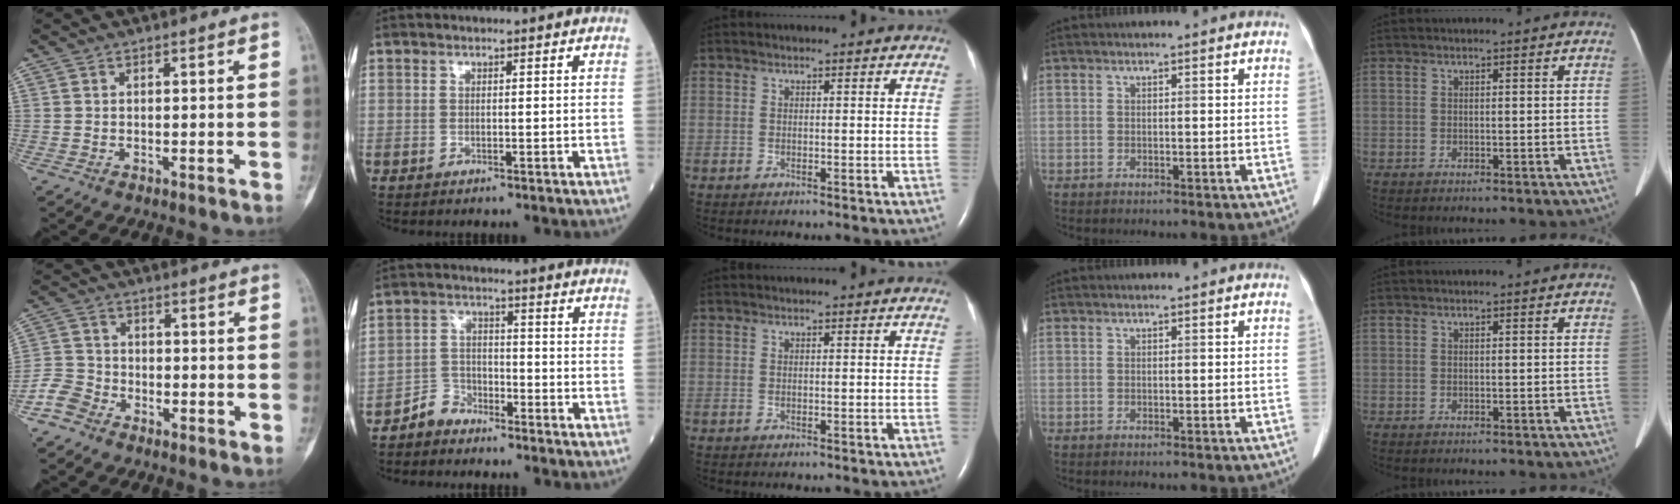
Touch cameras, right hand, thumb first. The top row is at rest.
{"thumb": {"total": 5.1, "force": [-3.6, 3.5, 0.9], "torque": [-0.006, 0.017, -0.084]}, "index": {"total": 4.2, "force": [-3.5, 2.3, 0.0], "torque": [0.002, 0.007, -0.068]}}